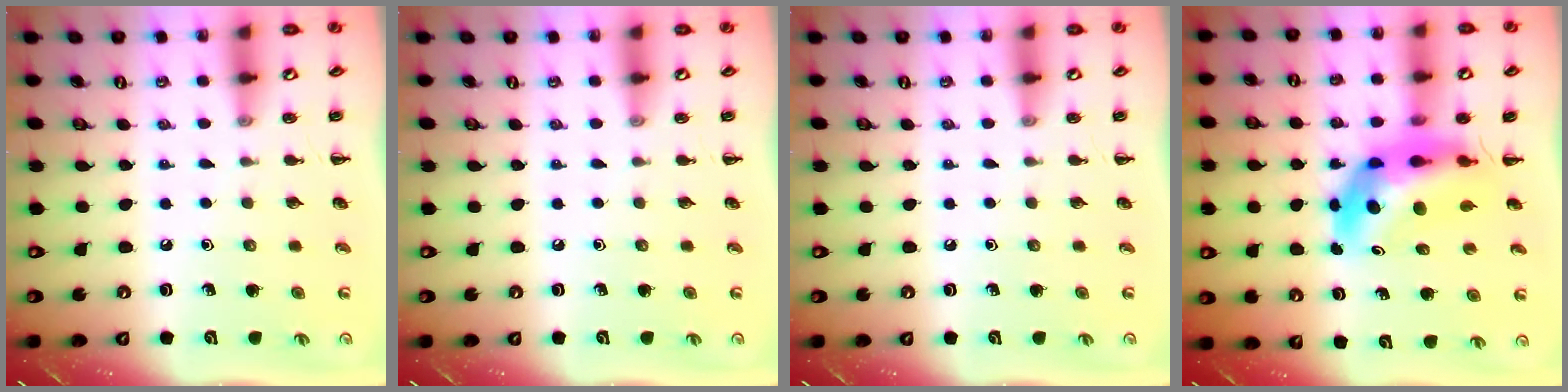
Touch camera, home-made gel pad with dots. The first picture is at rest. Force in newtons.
{"total": 0.0}
{"total": 0.0}
{"total": 11.0, "press": 10.4, "slide": 3.5}